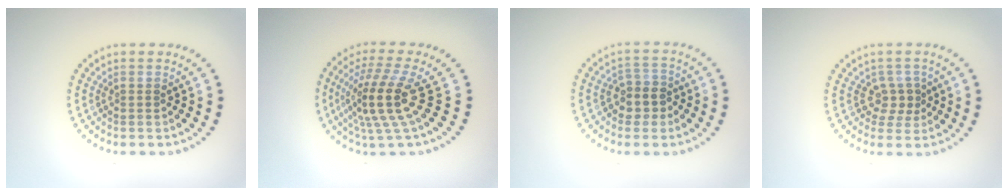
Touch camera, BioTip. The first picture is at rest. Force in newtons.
{"total": 5.2, "press": 3.8, "slide": 3.5}
{"total": 2.5, "press": 2.2, "slide": 1.0}
{"total": 1.8, "press": 1.4, "slide": 1.0}